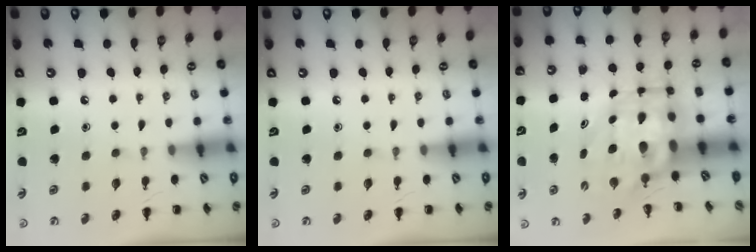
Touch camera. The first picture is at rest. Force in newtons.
{"total": 0.0}
{"total": 9.5, "press": 9.1, "slide": 2.7}